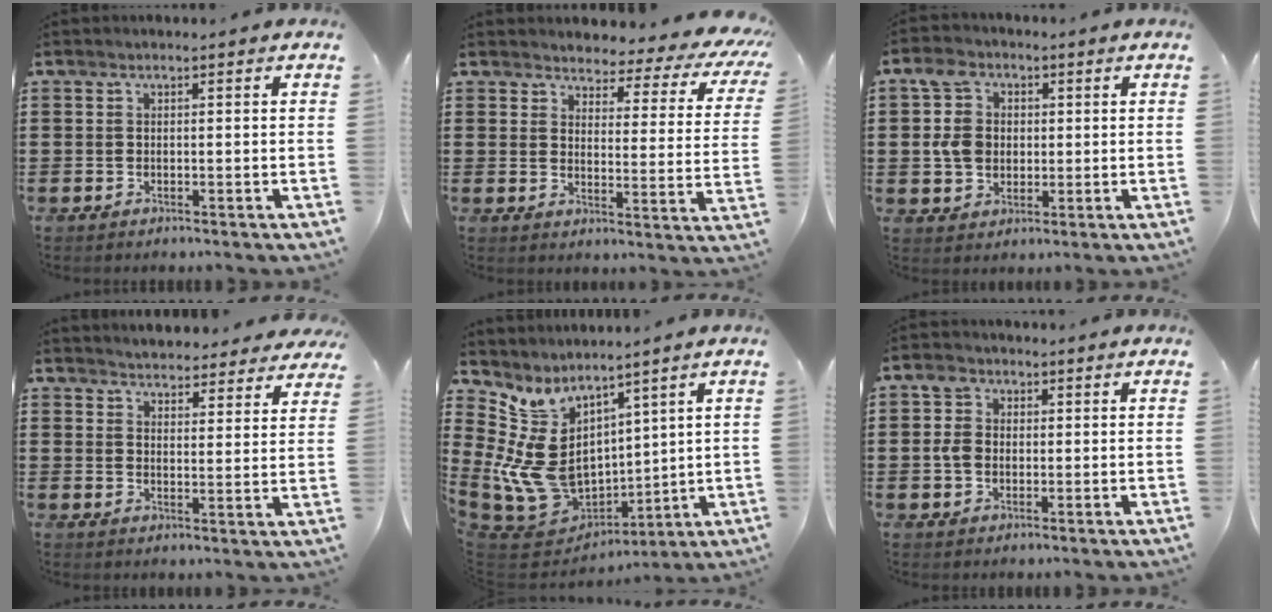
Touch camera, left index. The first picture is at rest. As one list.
[{"total": 3.2, "force": [3.0, 1.1, 0.7], "torque": [-0.028, -0.025, 0.043]}, {"total": 7.0, "force": [1.0, 5.9, 3.5], "torque": [-0.099, 0.015, 0.016]}, {"total": 3.9, "force": [3.9, 0.3, -0.1], "torque": [-0.017, -0.018, 0.070]}, {"total": 12.4, "force": [2.3, 9.5, 7.6], "torque": [-0.224, -0.036, 0.050]}, {"total": 4.0, "force": [0.4, 3.5, 1.9], "torque": [-0.055, 0.009, 0.003]}]